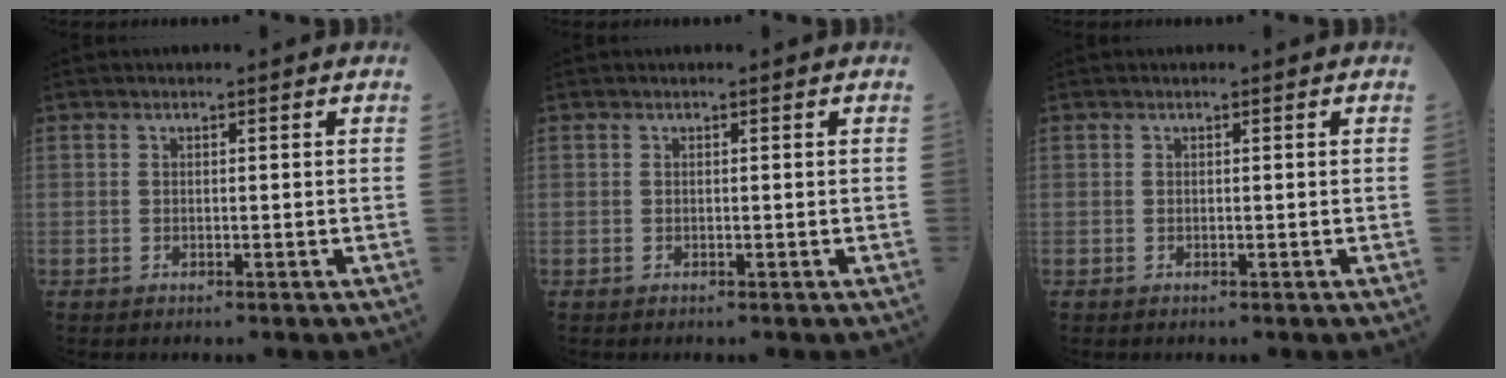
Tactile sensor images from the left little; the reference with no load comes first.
{"total": 0.0}
{"total": 0.0}